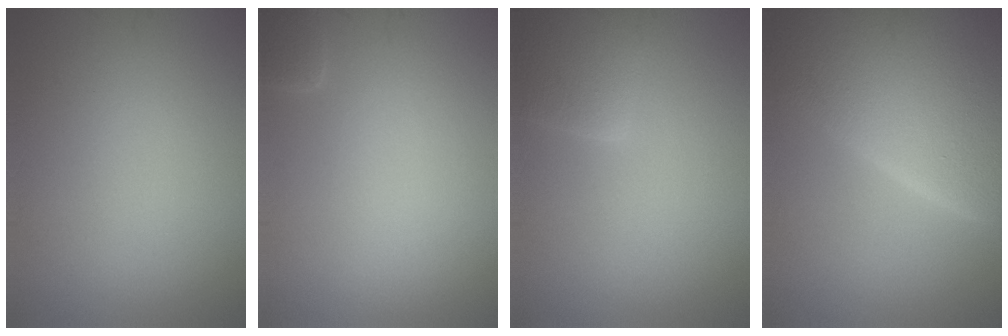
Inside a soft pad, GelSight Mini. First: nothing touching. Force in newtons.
{"total": 1.1, "press": 1.0, "slide": 0.1}
{"total": 3.8, "press": 3.8, "slide": 0.2}
{"total": 11.1, "press": 11.1, "slide": 0.6}